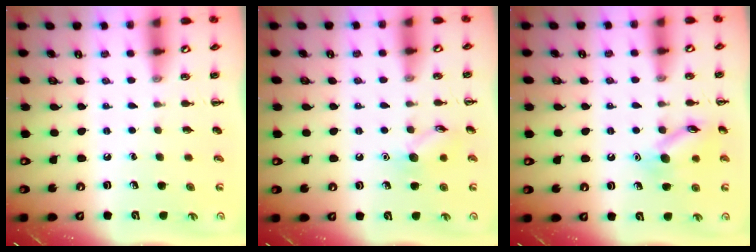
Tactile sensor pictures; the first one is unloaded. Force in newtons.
{"total": 8.0, "press": 7.9, "slide": 1.1}
{"total": 11.7, "press": 11.7, "slide": 0.9}